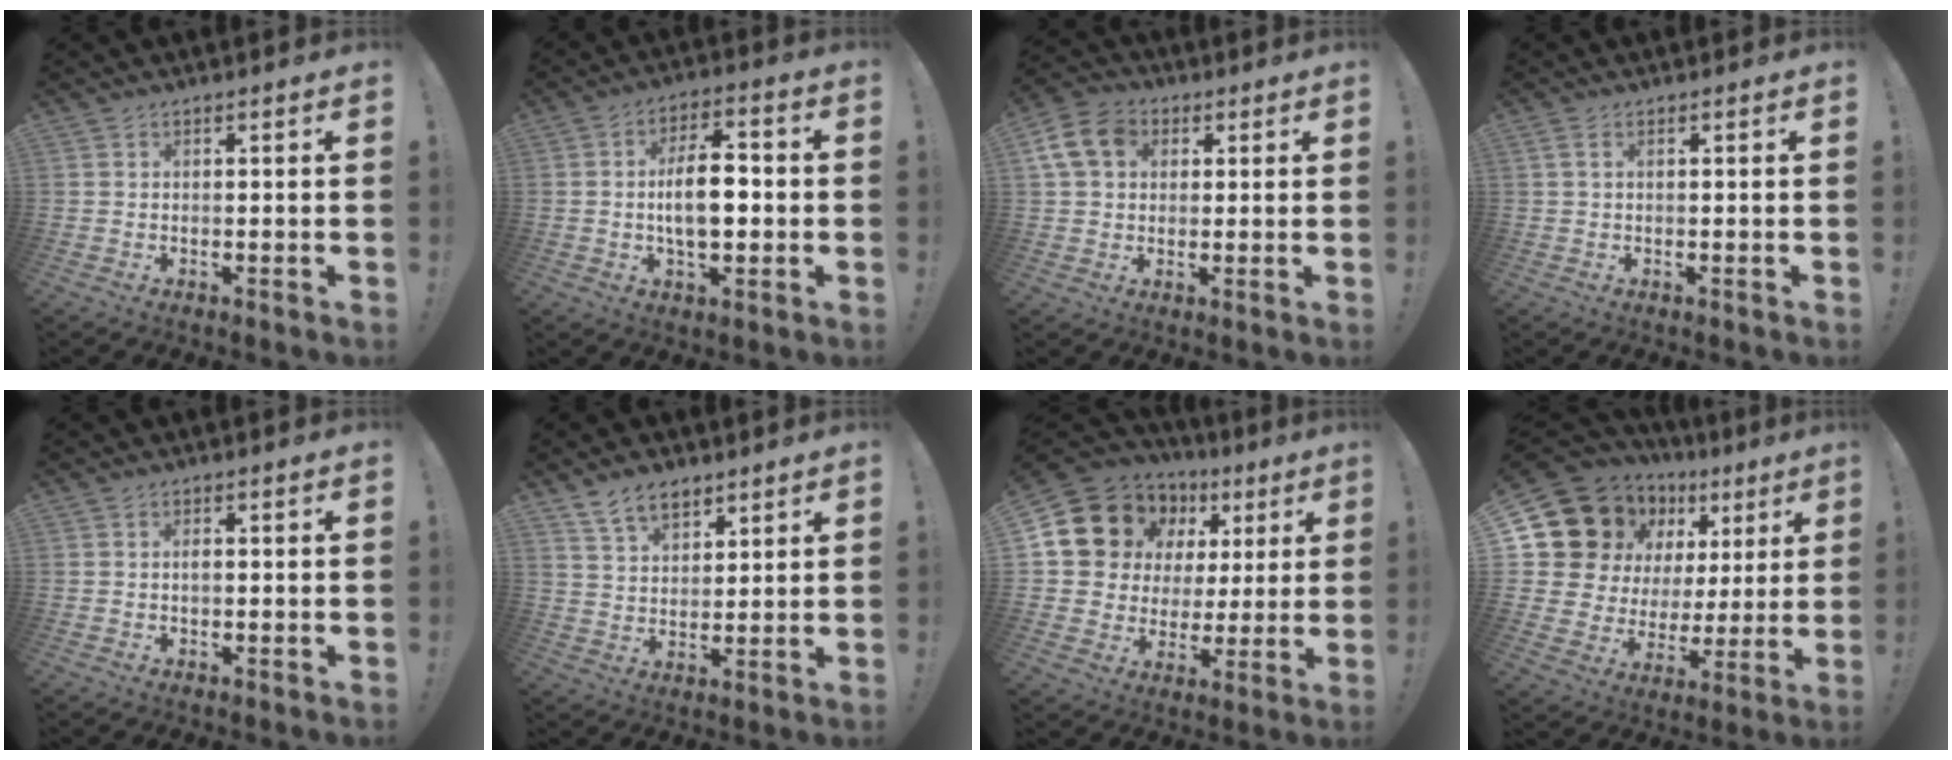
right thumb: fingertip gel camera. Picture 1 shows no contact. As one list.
[{"total": 11.4, "force": [-1.0, 5.8, 9.8], "torque": [-0.173, 0.005, -0.023]}, {"total": 12.0, "force": [3.8, 9.4, 6.5], "torque": [-0.117, -0.004, 0.076]}, {"total": 1.6, "force": [0.5, 0.5, 1.4], "torque": [-0.034, 0.005, 0.011]}, {"total": 0.9, "force": [-0.1, 0.6, 0.7], "torque": [-0.007, 0.000, -0.004]}, {"total": 8.6, "force": [6.1, 4.8, 3.6], "torque": [-0.062, -0.028, 0.117]}, {"total": 13.9, "force": [8.0, 10.2, 4.9], "torque": [-0.082, -0.050, 0.165]}, {"total": 14.1, "force": [9.4, 8.7, 6.0], "torque": [-0.107, -0.073, 0.189]}]